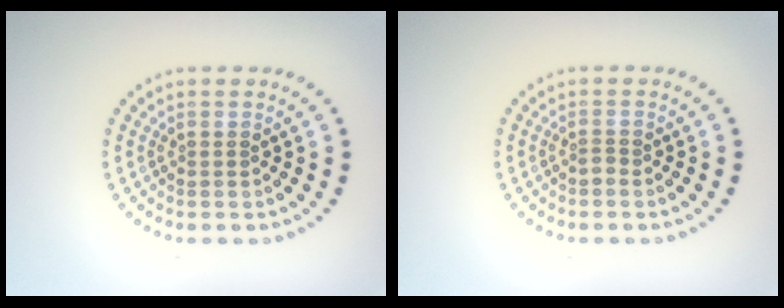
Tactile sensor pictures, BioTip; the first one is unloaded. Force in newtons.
{"total": 0.7, "press": 0.4, "slide": 0.6}